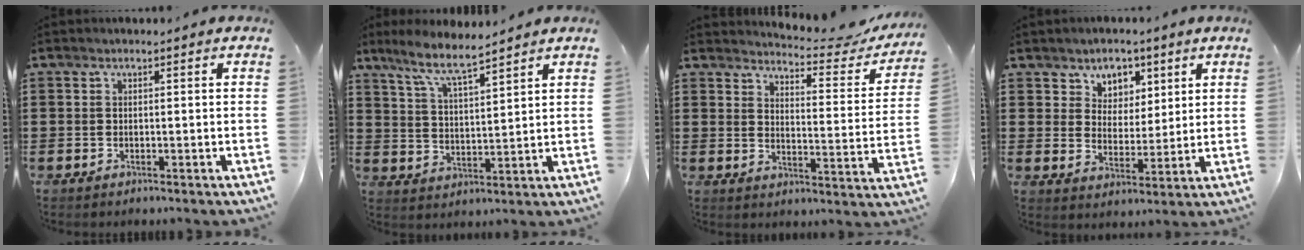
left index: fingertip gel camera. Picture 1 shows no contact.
{"total": 6.3, "force": [5.4, 0.1, 3.3], "torque": [-0.083, -0.021, 0.092]}
{"total": 4.4, "force": [4.2, 0.2, 1.4], "torque": [-0.036, -0.037, 0.063]}
{"total": 4.6, "force": [3.0, 3.6, -0.1], "torque": [-0.019, -0.004, 0.049]}